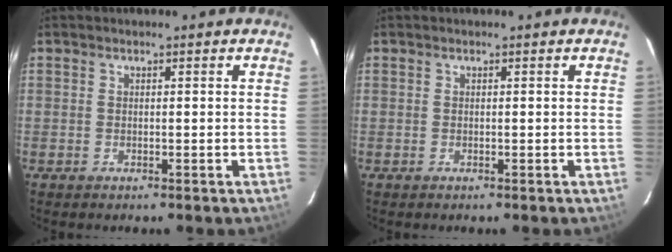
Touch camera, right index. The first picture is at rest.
{"total": 0.0}